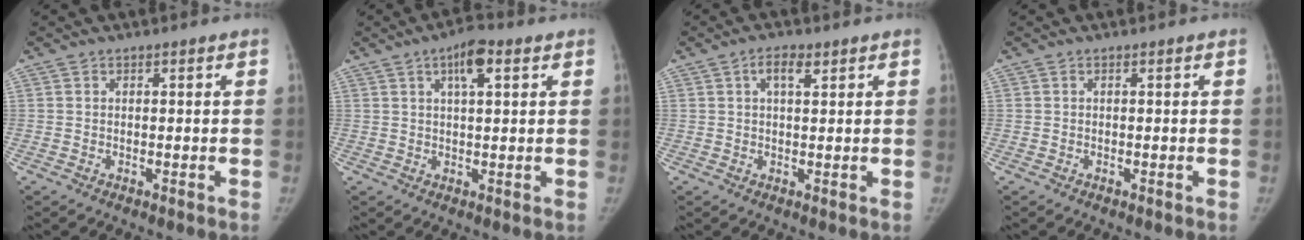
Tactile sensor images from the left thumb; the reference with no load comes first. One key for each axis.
{"total": 5.8, "fx": 2.7, "fy": 2.1, "fz": 4.7, "tx": -0.067, "ty": 0.000, "tz": 0.040}
{"total": 3.3, "fx": 1.6, "fy": 1.5, "fz": 2.4, "tx": -0.036, "ty": 0.000, "tz": 0.029}
{"total": 0.0}